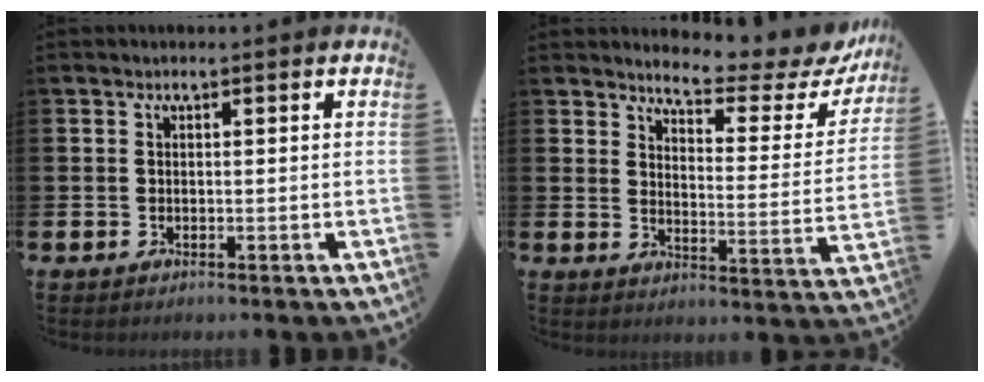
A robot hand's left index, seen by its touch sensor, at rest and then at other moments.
{"total": 5.2, "force": [4.8, 0.8, 1.6], "torque": [-0.047, -0.044, 0.075]}